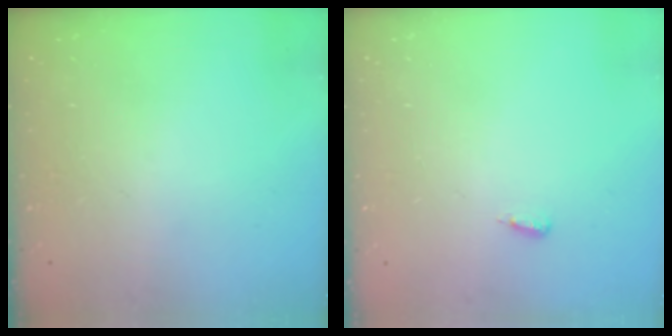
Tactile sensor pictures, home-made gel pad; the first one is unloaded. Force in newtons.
{"total": 3.6, "press": 2.7, "slide": 2.5}